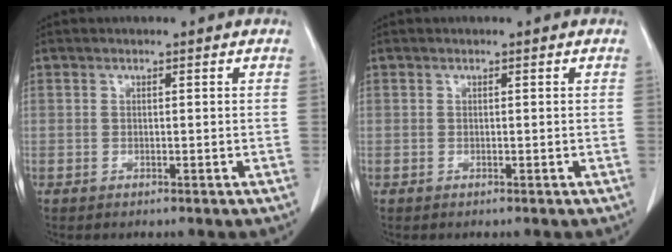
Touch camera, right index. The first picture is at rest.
{"total": 0.0}